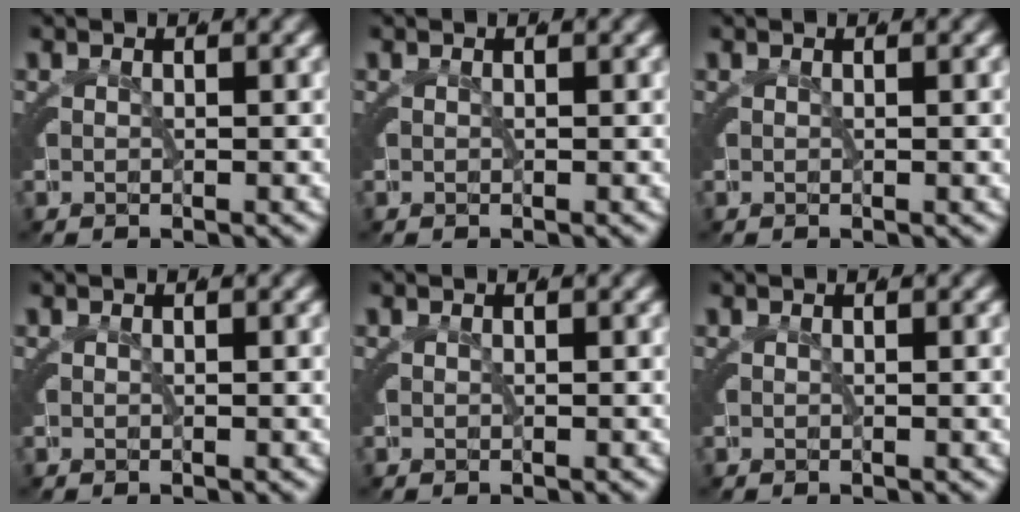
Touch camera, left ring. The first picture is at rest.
{"total": 0.0}
{"total": 0.0}
{"total": 0.0}
{"total": 0.0}
{"total": 0.0}